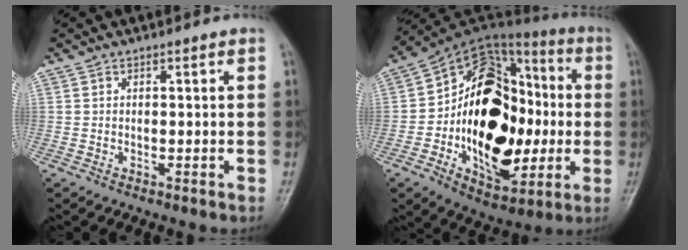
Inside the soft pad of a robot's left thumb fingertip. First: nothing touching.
{"total": 25.9, "force": [-3.6, 16.8, 19.4], "torque": [-0.259, 0.030, -0.050]}